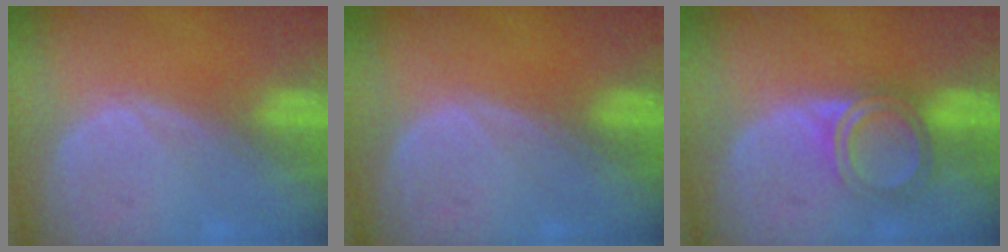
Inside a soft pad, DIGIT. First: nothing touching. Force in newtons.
{"total": 0.0}
{"total": 4.9, "press": 4.6, "slide": 1.4}